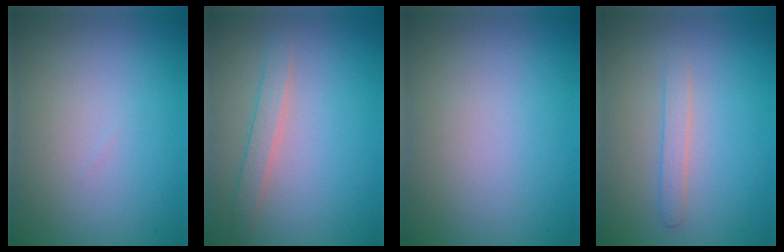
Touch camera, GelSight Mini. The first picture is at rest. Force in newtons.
{"total": 1.8, "press": 1.8, "slide": 0.1}
{"total": 0.0}
{"total": 1.4, "press": 1.4, "slide": 0.0}